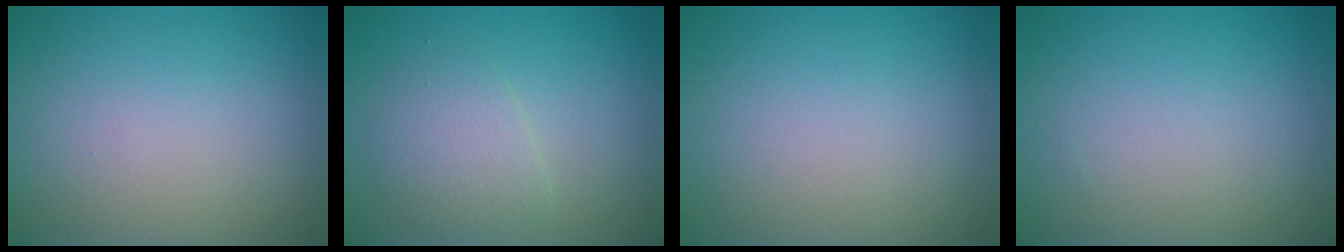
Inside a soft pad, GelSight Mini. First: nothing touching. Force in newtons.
{"total": 2.8, "press": 2.8, "slide": 0.1}
{"total": 0.0}
{"total": 0.0}